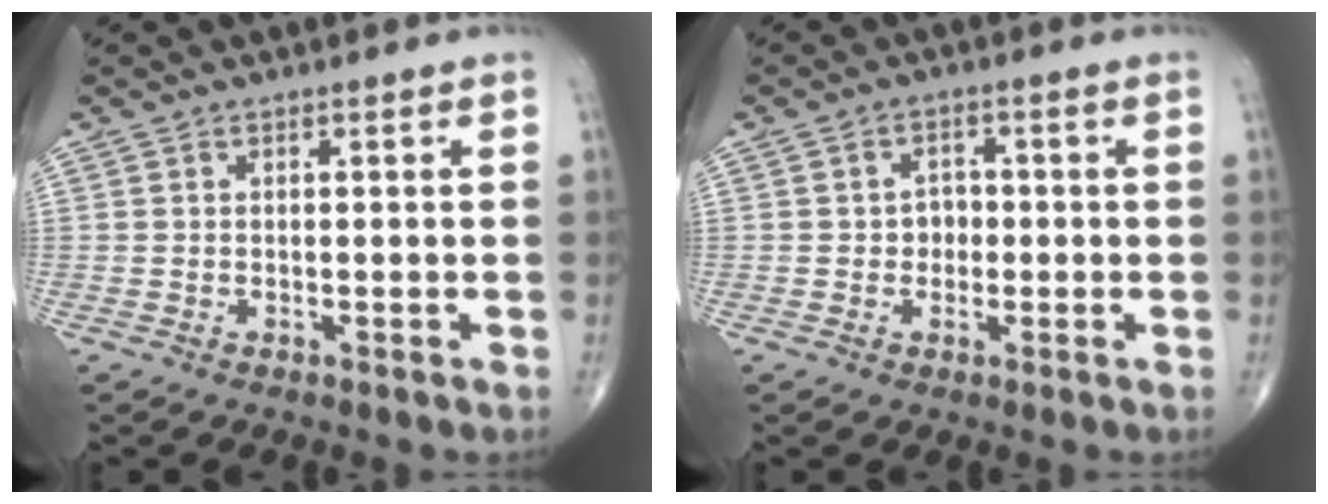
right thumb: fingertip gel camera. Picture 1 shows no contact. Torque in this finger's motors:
{"motor_torque": [-0.28, -0.04, 0.07, 0.34, 0.07]}